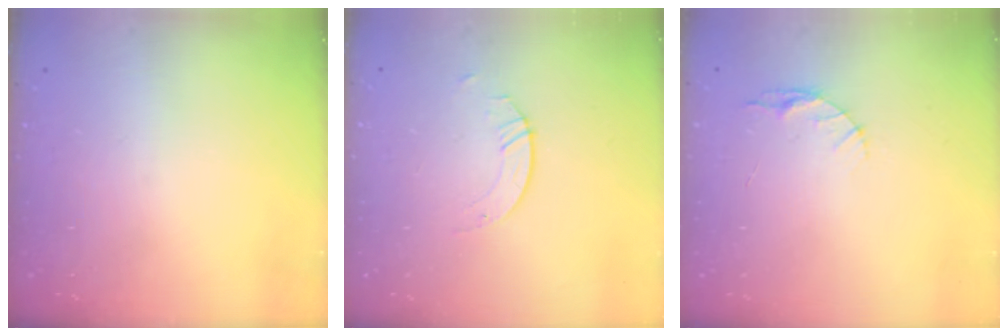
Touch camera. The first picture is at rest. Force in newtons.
{"total": 2.1, "press": 2.1, "slide": 0.1}
{"total": 3.3, "press": 3.3, "slide": 0.4}